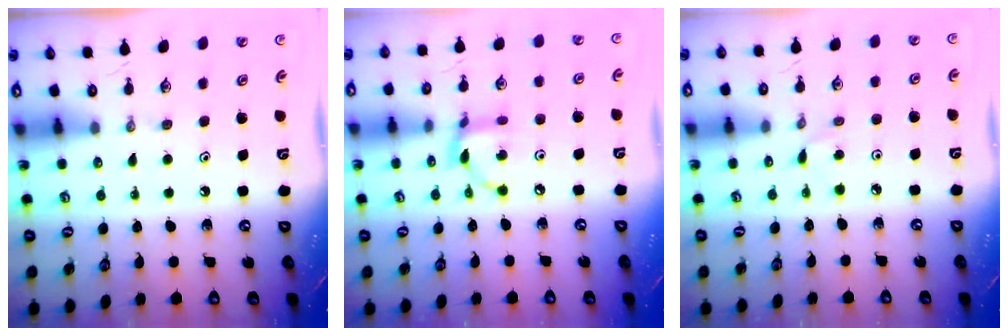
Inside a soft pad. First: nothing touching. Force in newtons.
{"total": 7.9, "press": 7.9, "slide": 0.2}
{"total": 2.9, "press": 2.9, "slide": 0.1}